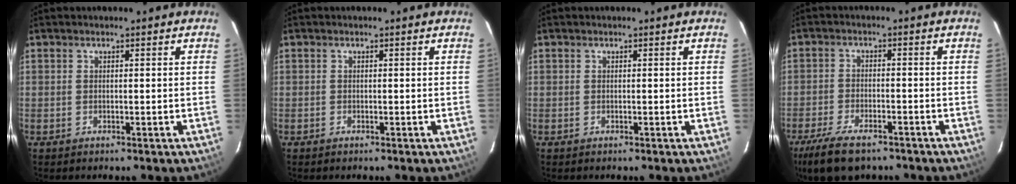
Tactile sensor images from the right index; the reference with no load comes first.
{"total": 0.0}
{"total": 0.0}
{"total": 11.4, "force": [-8.5, 4.2, 6.3], "torque": [-0.155, -0.028, -0.150]}